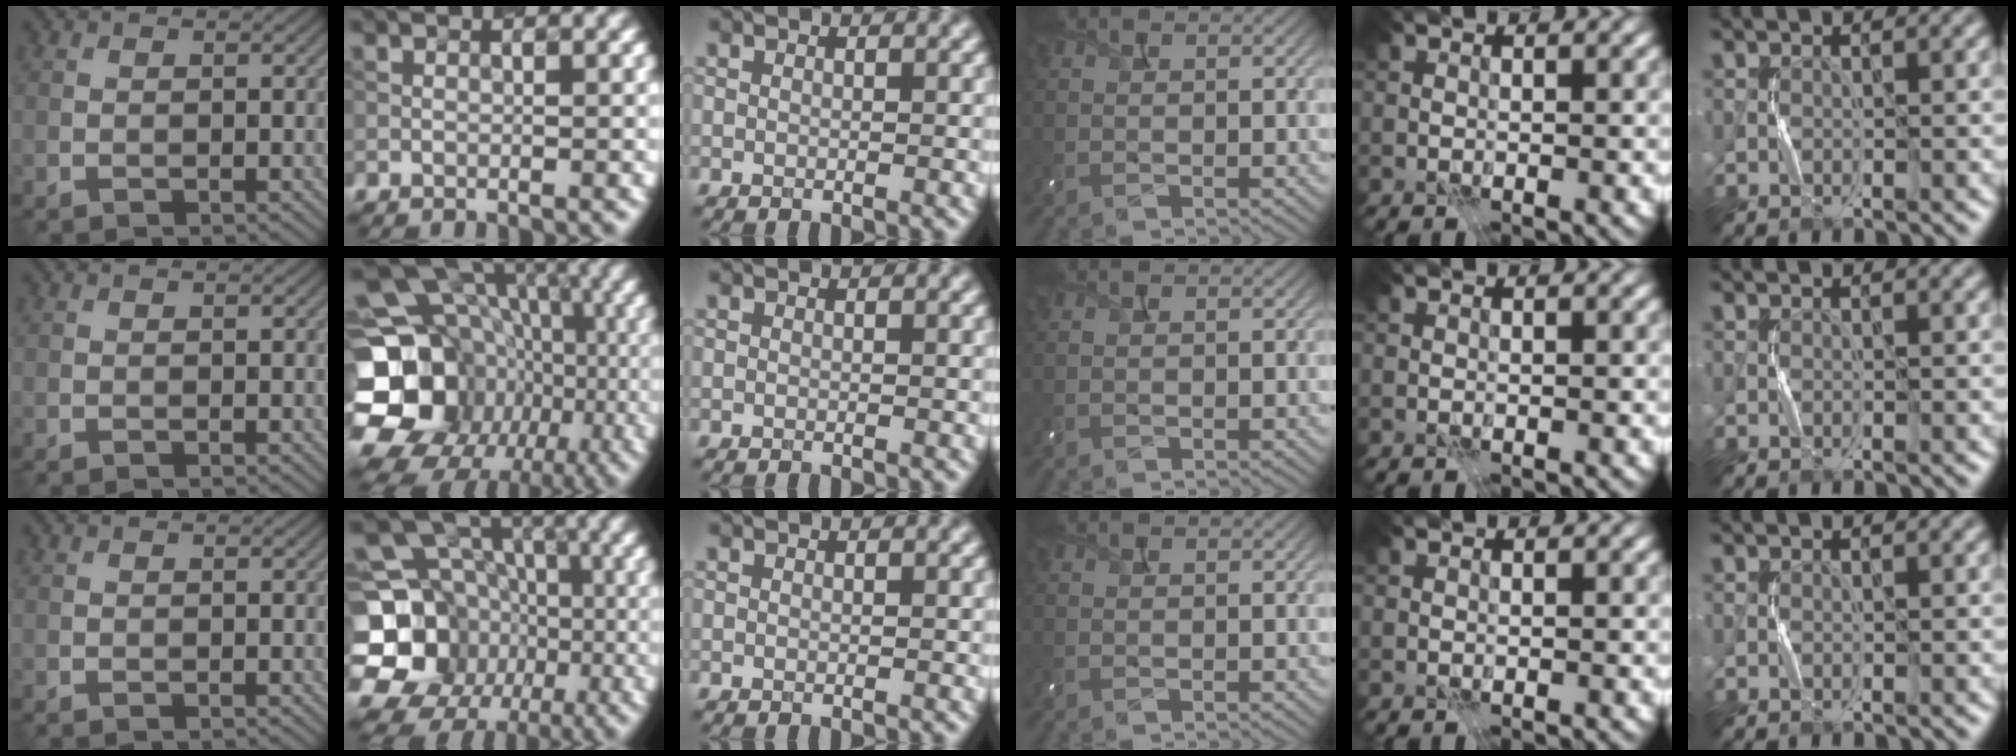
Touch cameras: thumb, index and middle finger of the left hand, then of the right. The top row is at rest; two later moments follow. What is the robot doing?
{"motion": "press", "object": "camera"}